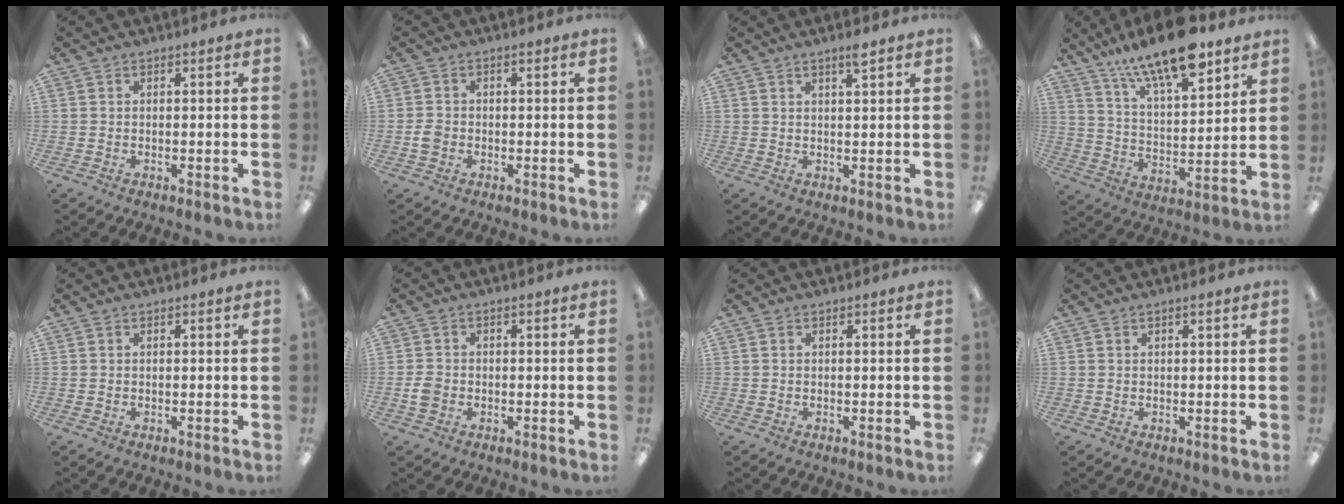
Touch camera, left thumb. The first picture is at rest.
{"total": 2.5, "force": [-0.6, 2.0, 1.3], "torque": [-0.021, 0.005, -0.012]}
{"total": 2.6, "force": [2.0, 0.1, 1.7], "torque": [-0.030, -0.003, 0.033]}
{"total": 17.3, "force": [13.0, 5.4, 10.0], "torque": [-0.168, -0.077, 0.220]}
{"total": 0.0}
{"total": 2.8, "force": [-0.8, 2.2, 1.4], "torque": [-0.024, 0.006, -0.015]}
{"total": 0.0}
{"total": 0.7, "force": [0.4, 0.1, 0.6], "torque": [-0.011, 0.002, 0.007]}